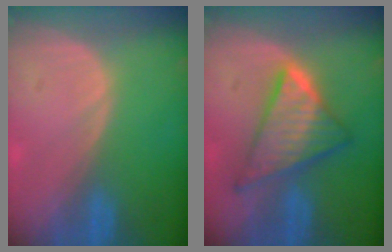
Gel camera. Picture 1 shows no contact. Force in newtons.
{"total": 9.2, "press": 9.2, "slide": 0.7}